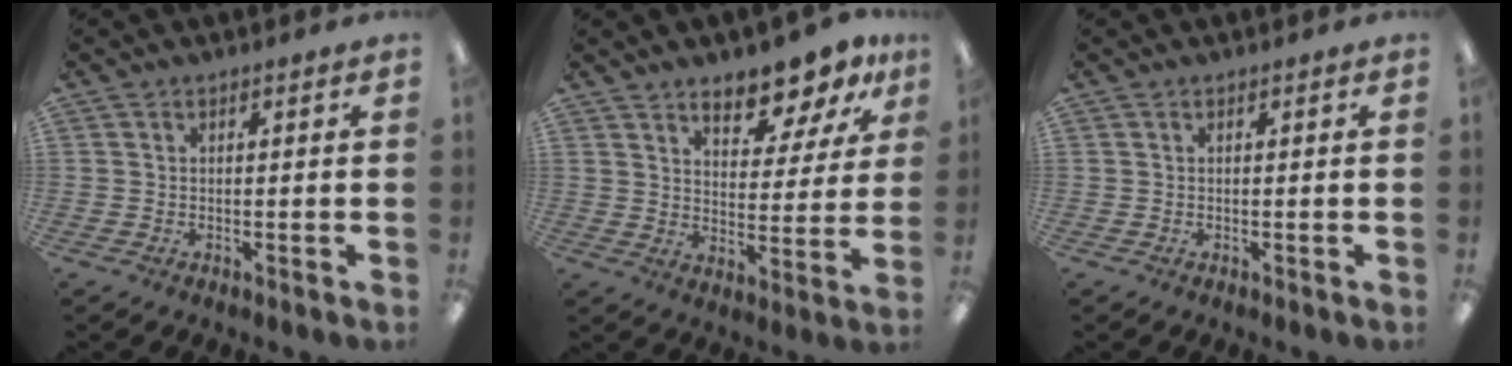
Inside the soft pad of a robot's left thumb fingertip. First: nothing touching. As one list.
[{"total": 7.2, "force": [6.2, 2.8, 2.3], "torque": [-0.025, -0.050, 0.106]}, {"total": 0.0}]